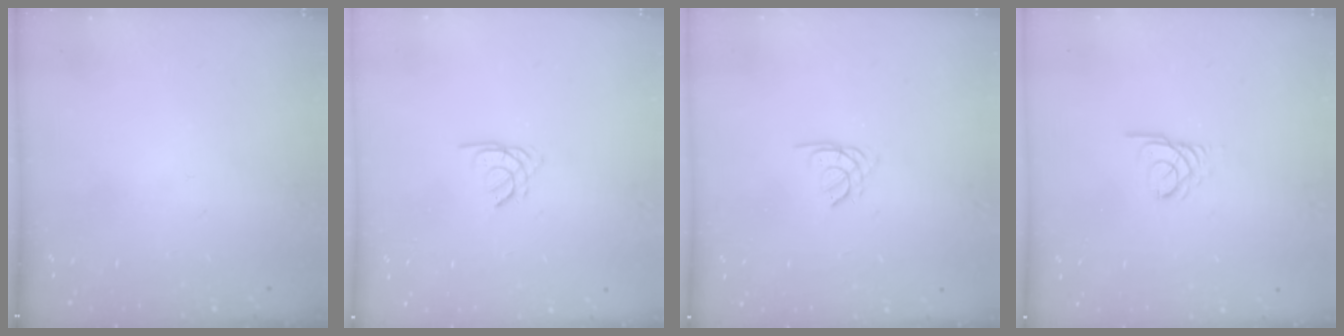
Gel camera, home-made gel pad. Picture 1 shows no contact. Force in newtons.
{"total": 1.5, "press": 1.4, "slide": 0.4}
{"total": 1.4, "press": 1.4, "slide": 0.4}
{"total": 2.4, "press": 2.4, "slide": 0.1}